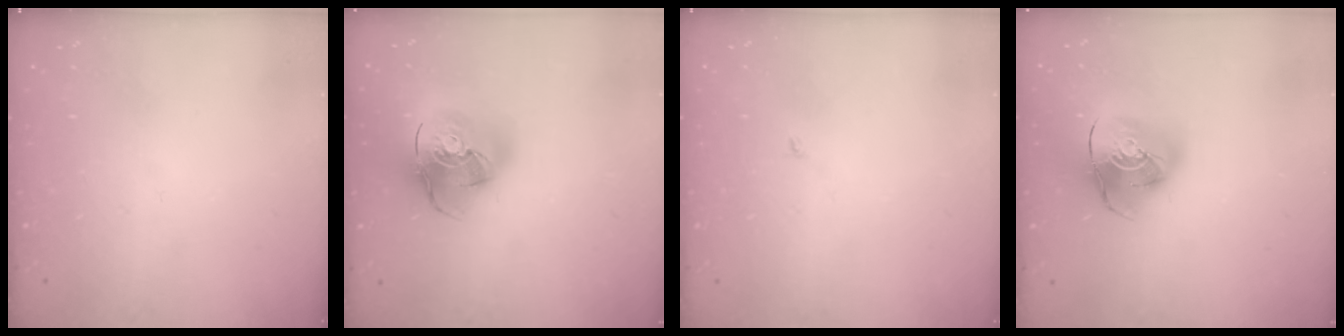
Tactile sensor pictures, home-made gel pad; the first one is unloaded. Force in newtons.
{"total": 19.7, "press": 19.5, "slide": 2.7}
{"total": 1.9, "press": 1.9, "slide": 0.2}
{"total": 13.5, "press": 13.4, "slide": 1.9}